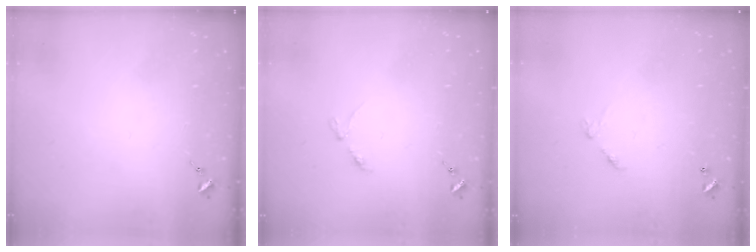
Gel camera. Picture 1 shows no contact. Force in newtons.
{"total": 2.9, "press": 2.8, "slide": 0.4}
{"total": 5.8, "press": 5.8, "slide": 0.4}